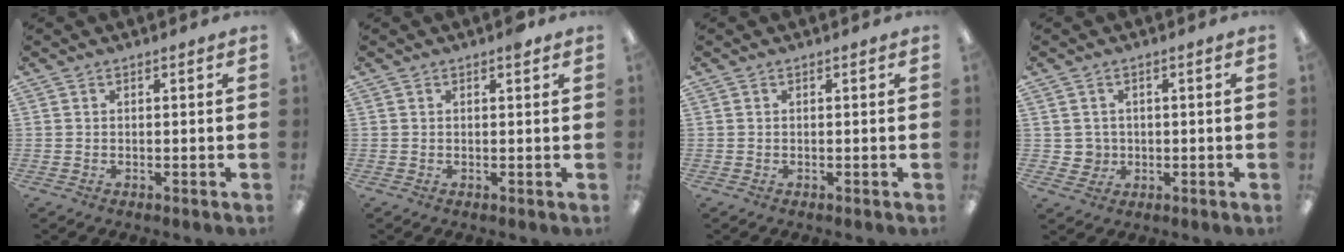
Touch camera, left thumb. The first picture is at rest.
{"total": 1.4, "force": [0.9, 0.4, 1.0], "torque": [-0.014, -0.001, 0.014]}
{"total": 0.0}
{"total": 3.0, "force": [0.4, 2.9, 0.2], "torque": [-0.004, 0.001, 0.007]}